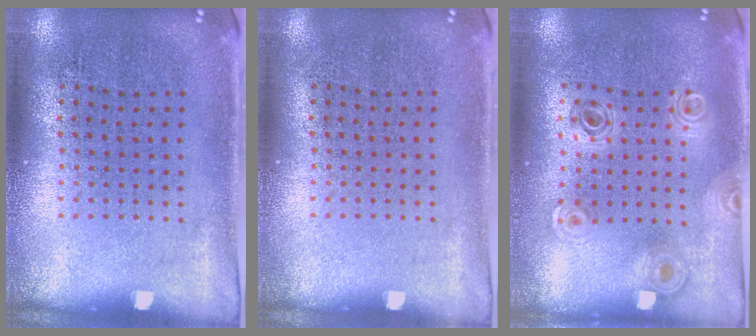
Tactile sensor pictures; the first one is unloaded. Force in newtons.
{"total": 0.0}
{"total": 0.9, "press": 0.9, "slide": 0.1}